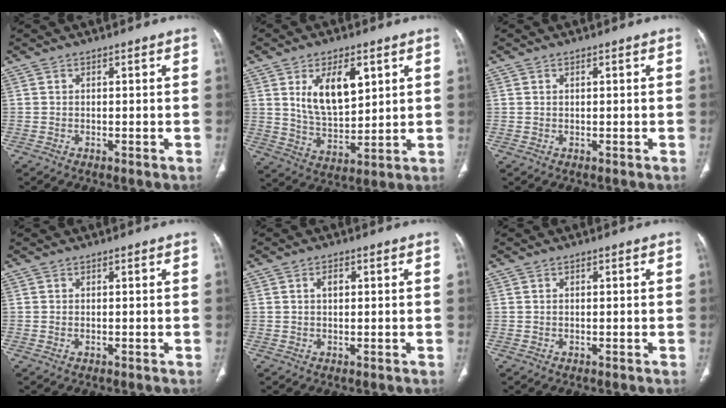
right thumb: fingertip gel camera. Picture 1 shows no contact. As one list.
[{"total": 12.0, "force": [4.5, 6.2, 9.3], "torque": [-0.136, -0.023, 0.092]}, {"total": 0.5, "force": [0.2, 0.3, 0.4], "torque": [-0.008, 0.001, 0.005]}, {"total": 0.0}, {"total": 2.2, "force": [0.6, 1.3, 1.7], "torque": [-0.028, 0.003, 0.010]}, {"total": 0.6, "force": [0.2, 0.3, 0.4], "torque": [-0.009, 0.002, 0.003]}]